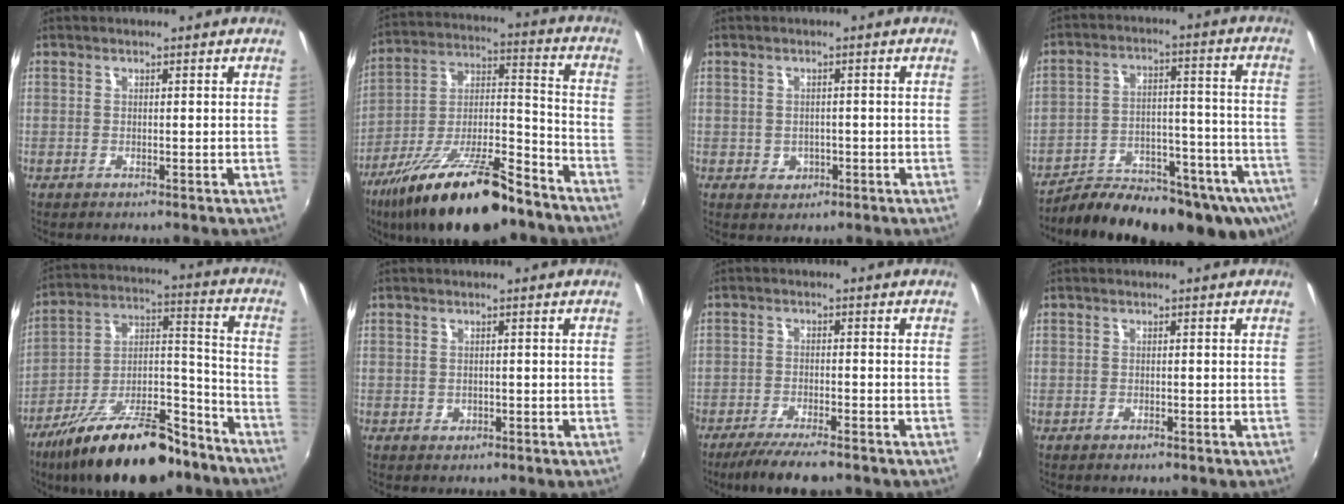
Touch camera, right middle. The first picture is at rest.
{"total": 22.9, "force": [-15.5, 7.2, 15.3], "torque": [-0.268, -0.012, -0.248]}
{"total": 2.9, "force": [-0.7, 2.6, 1.1], "torque": [-0.022, 0.001, -0.004]}
{"total": 25.3, "force": [-19.2, 8.8, 13.9], "torque": [-0.208, -0.027, -0.253]}
{"total": 24.4, "force": [-17.2, 8.8, 15.0], "torque": [-0.253, 0.000, -0.264]}
{"total": 1.2, "force": [-0.4, 1.1, 0.4], "torque": [-0.006, -0.001, -0.003]}
{"total": 8.4, "force": [-6.6, 1.6, 4.8], "torque": [-0.109, -0.022, -0.113]}
{"total": 0.9, "force": [-0.7, 0.5, 0.4], "torque": [-0.007, -0.002, -0.012]}